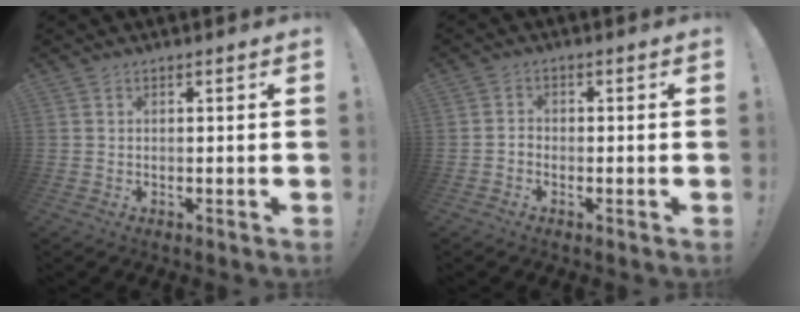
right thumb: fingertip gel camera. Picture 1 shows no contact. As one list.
[{"total": 1.9, "force": [-1.3, 1.2, 0.6], "torque": [-0.015, 0.011, -0.023]}]